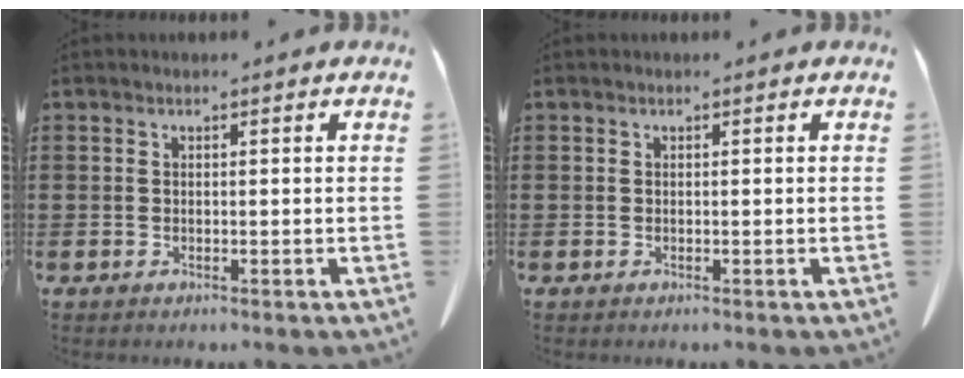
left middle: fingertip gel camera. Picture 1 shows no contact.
{"total": 0.0}